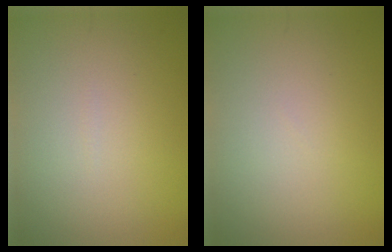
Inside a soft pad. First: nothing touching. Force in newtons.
{"total": 0.0}